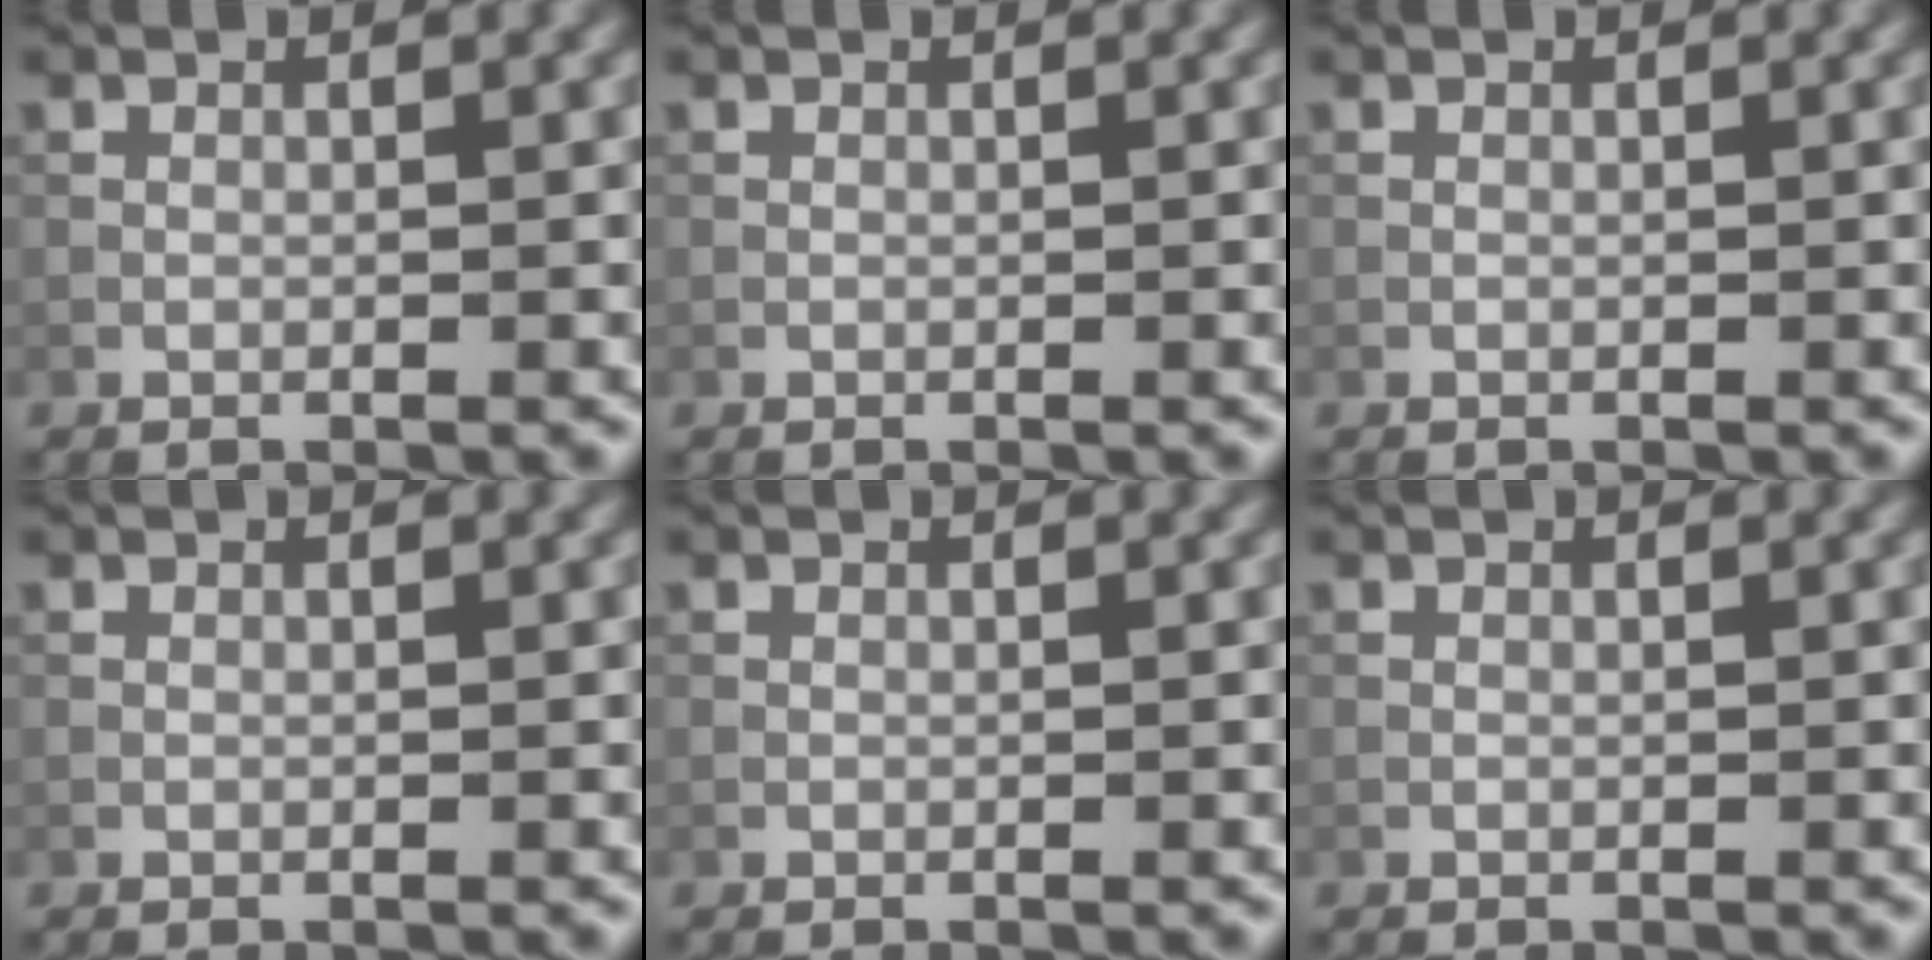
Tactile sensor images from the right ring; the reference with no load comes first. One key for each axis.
{"total": 0.0}
{"total": 0.0}
{"total": 0.0}
{"total": 0.0}
{"total": 0.0}